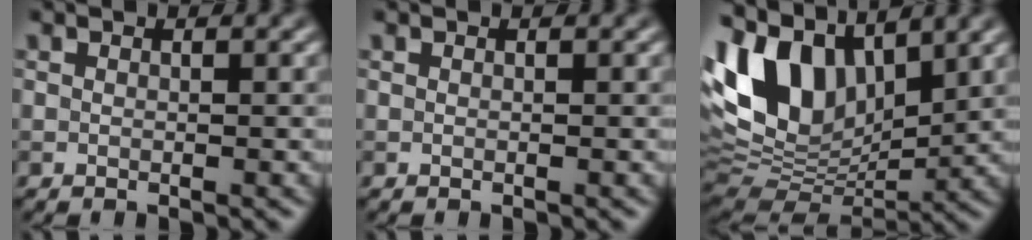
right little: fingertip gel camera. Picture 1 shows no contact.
{"total": 0.0}
{"total": 12.8, "force": [5.1, 7.6, 8.9], "torque": [-0.196, 0.017, 0.091]}